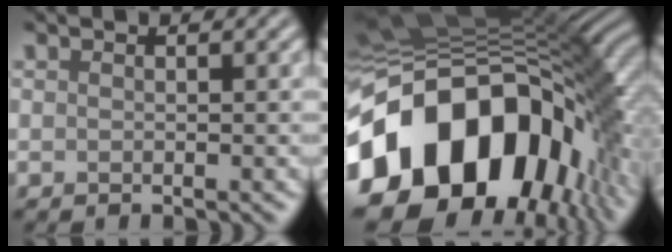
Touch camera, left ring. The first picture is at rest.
{"total": 19.0, "force": [-5.0, 12.6, 13.3], "torque": [-0.253, -0.014, -0.087]}